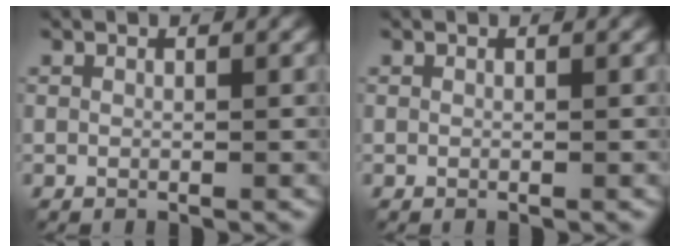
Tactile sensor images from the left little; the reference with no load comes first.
{"total": 0.0}